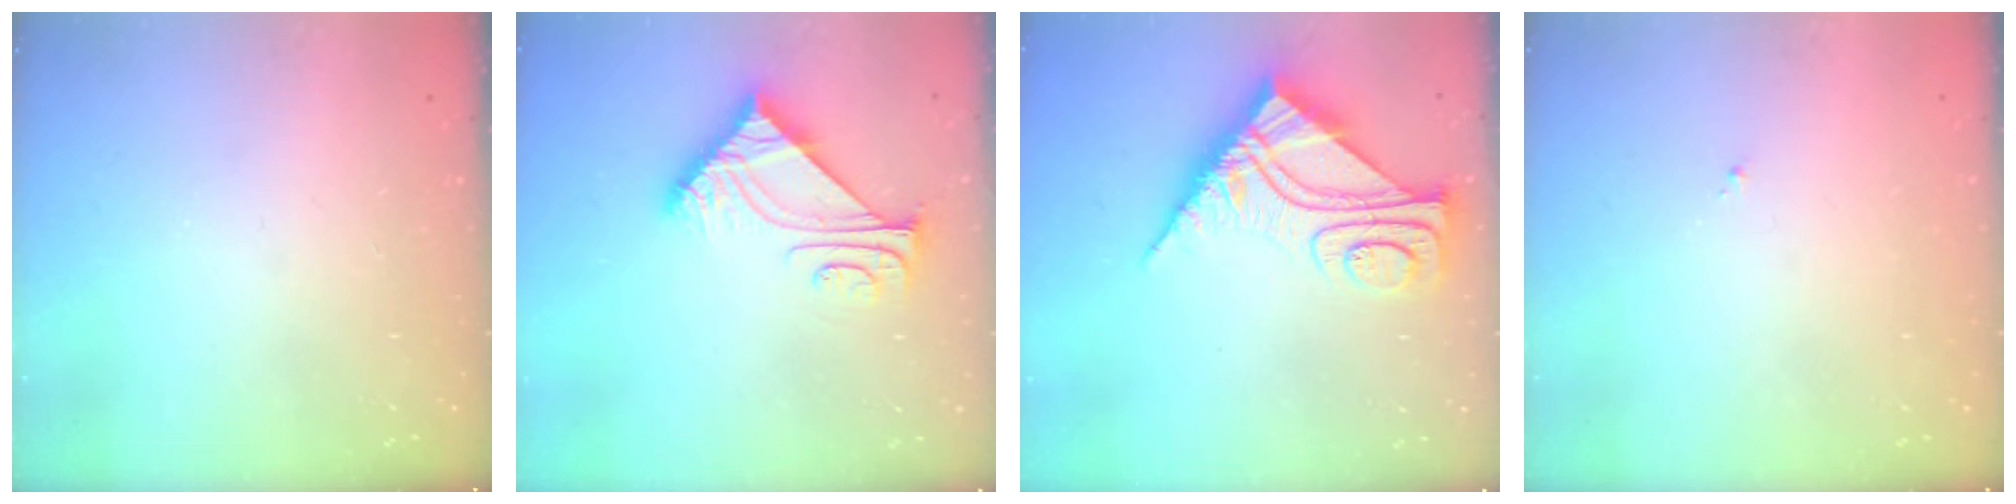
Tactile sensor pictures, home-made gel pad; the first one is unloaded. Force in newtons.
{"total": 7.7, "press": 7.6, "slide": 1.0}
{"total": 10.9, "press": 10.9, "slide": 1.3}
{"total": 0.8, "press": 0.7, "slide": 0.3}